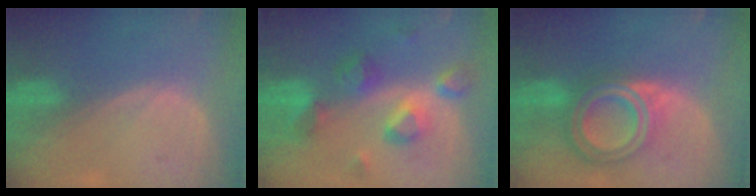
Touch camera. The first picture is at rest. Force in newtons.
{"total": 9.3, "press": 8.2, "slide": 4.4}
{"total": 8.2, "press": 8.2, "slide": 0.6}